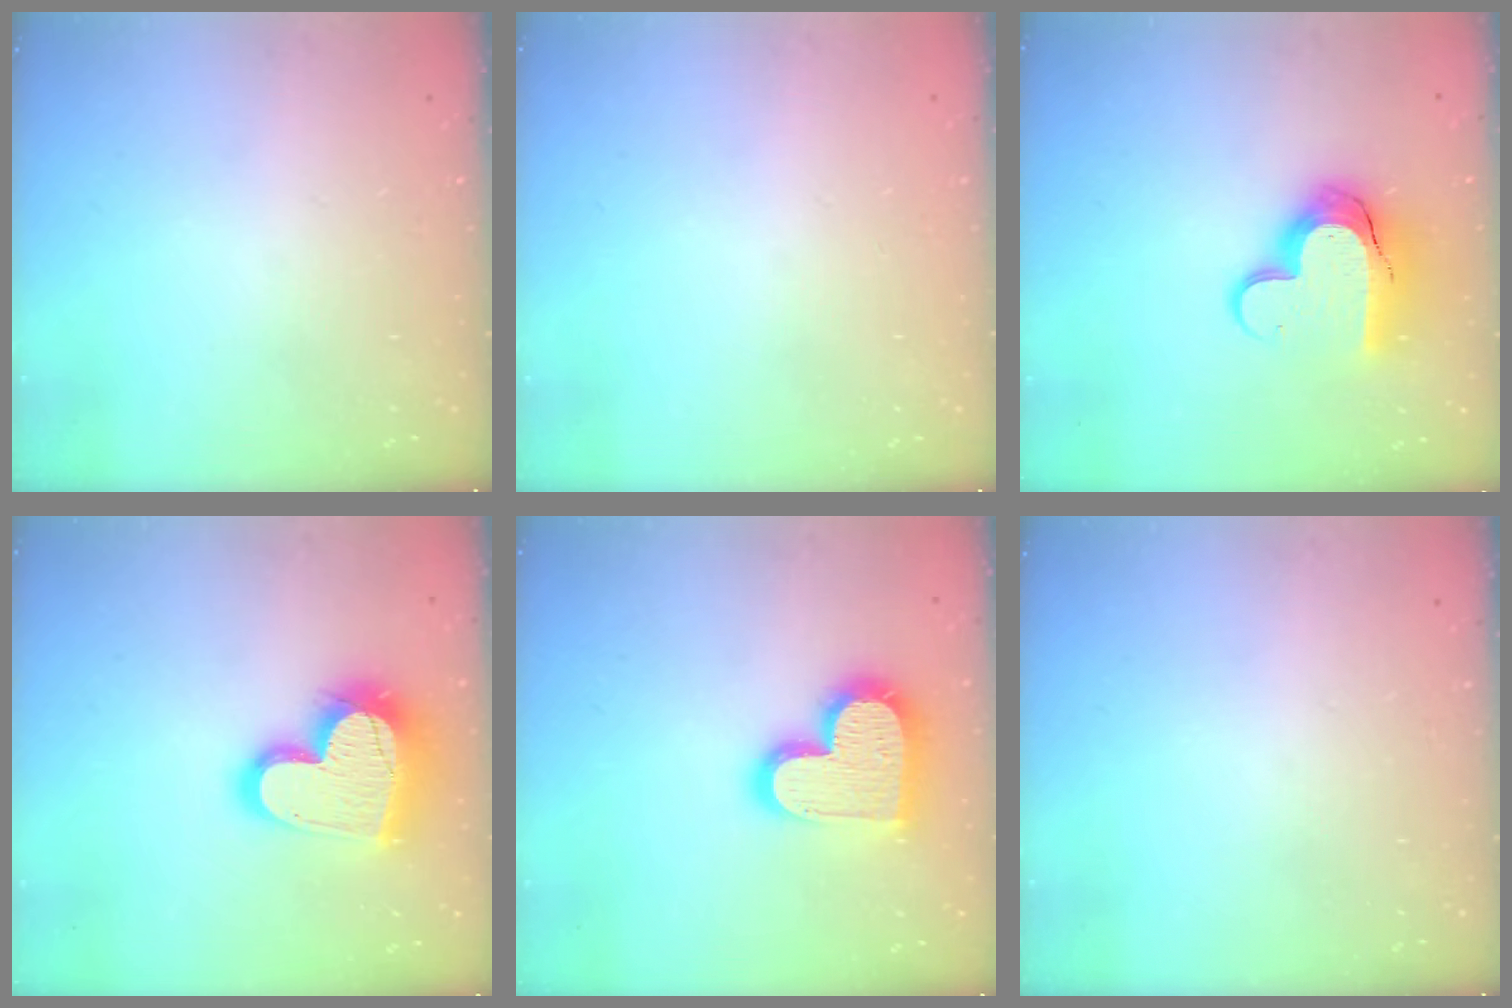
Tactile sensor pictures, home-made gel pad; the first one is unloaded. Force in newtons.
{"total": 0.8, "press": 0.5, "slide": 0.6}
{"total": 14.0, "press": 13.9, "slide": 0.7}
{"total": 21.2, "press": 21.1, "slide": 1.9}
{"total": 17.5, "press": 17.4, "slide": 1.3}
{"total": 0.0}